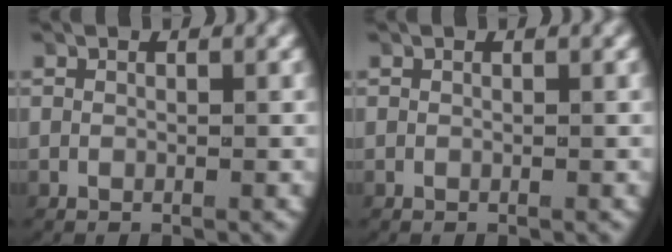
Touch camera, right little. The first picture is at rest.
{"total": 0.0}